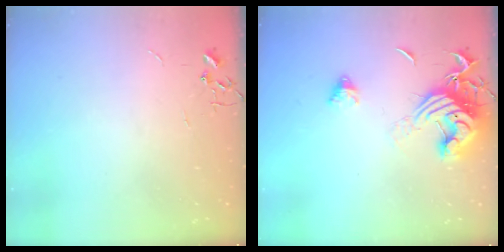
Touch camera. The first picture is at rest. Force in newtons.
{"total": 15.6, "press": 15.5, "slide": 1.7}